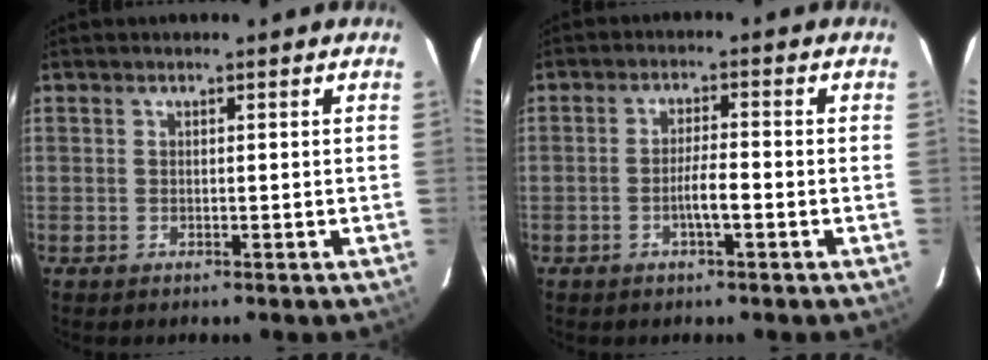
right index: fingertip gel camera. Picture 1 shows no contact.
{"total": 3.6, "force": [-1.3, 0.4, 3.3], "torque": [-0.058, 0.001, -0.024]}